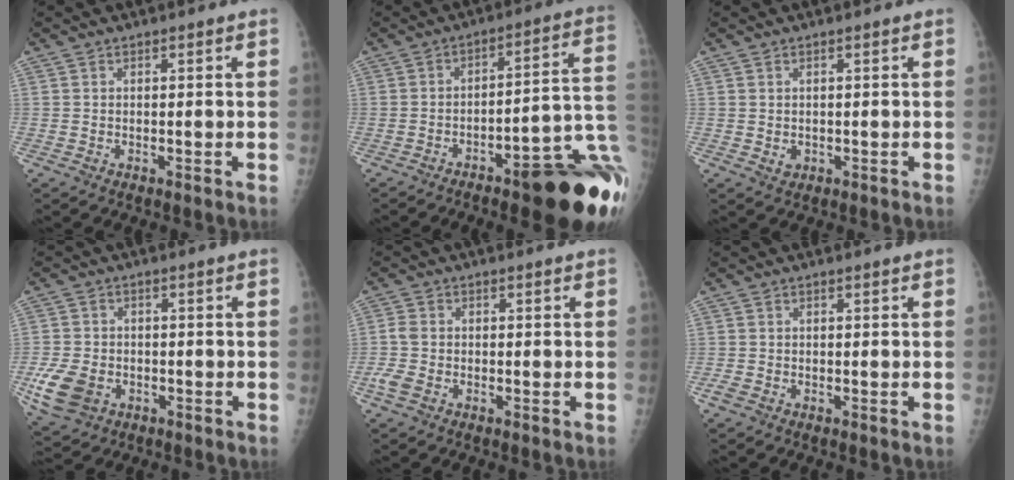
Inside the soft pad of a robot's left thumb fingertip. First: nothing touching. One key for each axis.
{"total": 22.2, "fx": -8.8, "fy": 5.7, "fz": 19.6, "tx": -0.169, "ty": 0.056, "tz": -0.115}
{"total": 1.3, "fx": 0.0, "fy": 1.0, "fz": 0.7, "tx": -0.009, "ty": -0.002, "tz": 0.005}
{"total": 8.6, "fx": -2.8, "fy": 6.4, "fz": 5.1, "tx": -0.102, "ty": 0.007, "tz": -0.045}
{"total": 3.9, "fx": -1.3, "fy": 2.7, "fz": 2.5, "tx": -0.068, "ty": 0.006, "tz": -0.029}
{"total": 1.2, "fx": -0.6, "fy": 0.8, "fz": 0.7, "tx": -0.019, "ty": -0.001, "tz": -0.013}